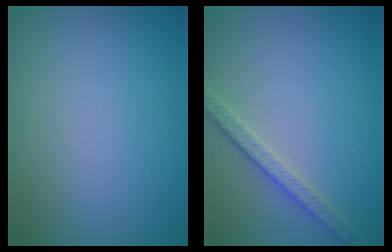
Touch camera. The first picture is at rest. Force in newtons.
{"total": 2.7, "press": 2.6, "slide": 0.6}